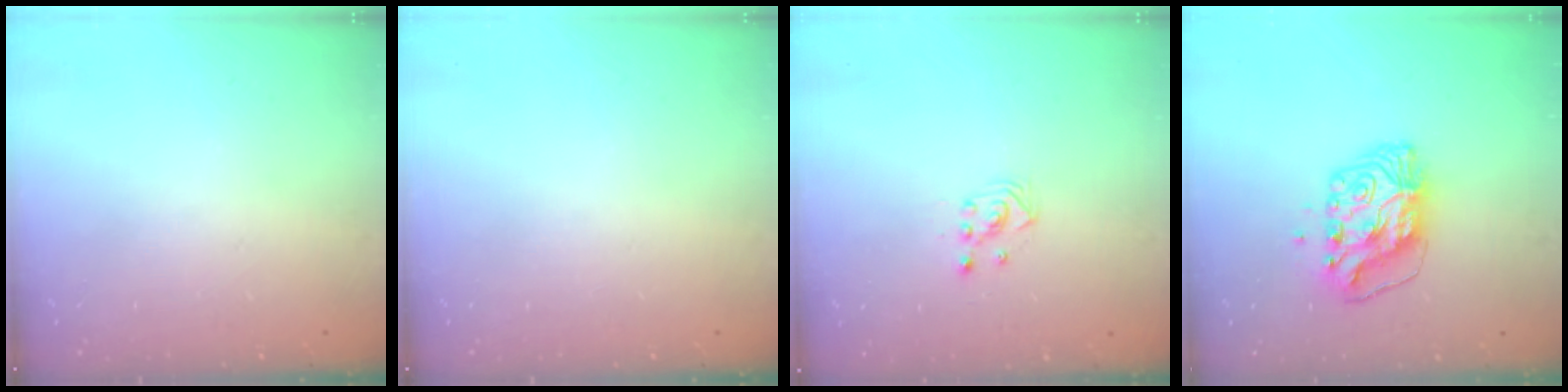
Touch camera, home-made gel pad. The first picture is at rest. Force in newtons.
{"total": 0.0}
{"total": 2.2, "press": 2.2, "slide": 0.2}
{"total": 11.3, "press": 11.3, "slide": 1.1}